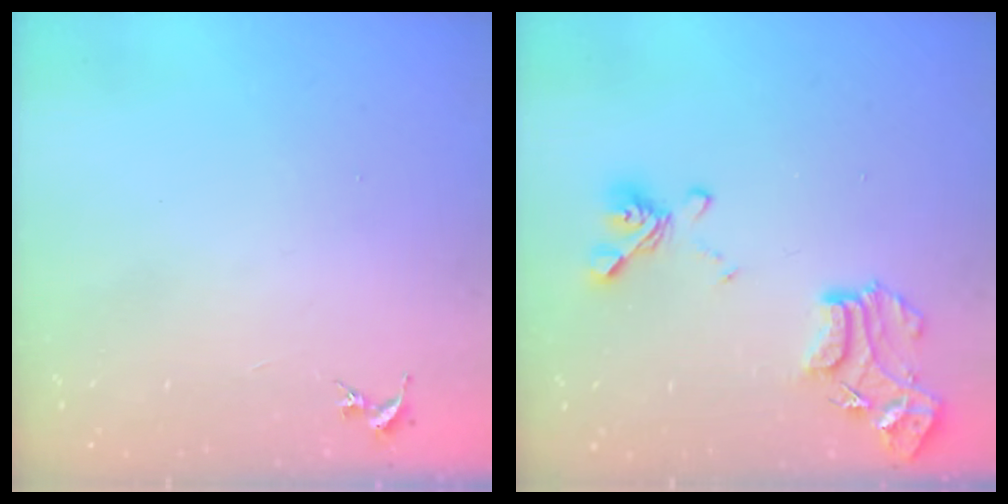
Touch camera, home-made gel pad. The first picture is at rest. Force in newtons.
{"total": 16.4, "press": 16.4, "slide": 1.4}